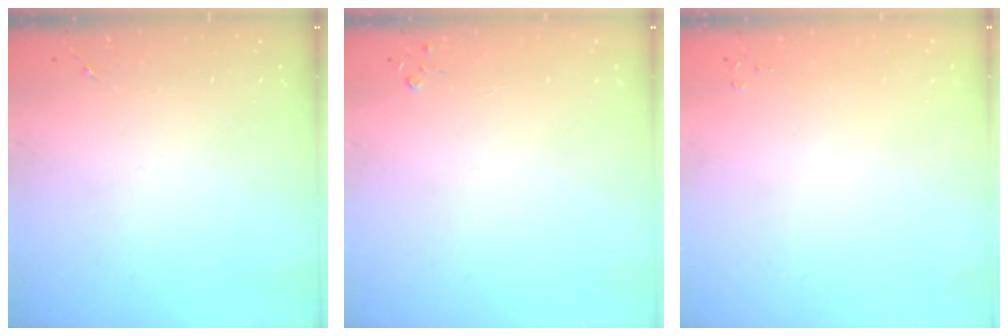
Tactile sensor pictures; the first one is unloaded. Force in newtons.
{"total": 2.8, "press": 2.8, "slide": 0.3}
{"total": 2.0, "press": 2.0, "slide": 0.3}